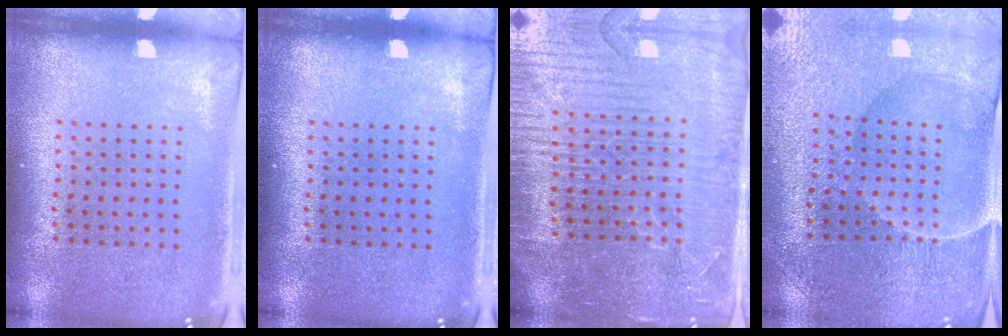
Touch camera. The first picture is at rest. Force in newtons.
{"total": 0.0}
{"total": 4.9, "press": 4.4, "slide": 2.0}
{"total": 1.9, "press": 1.9, "slide": 0.2}